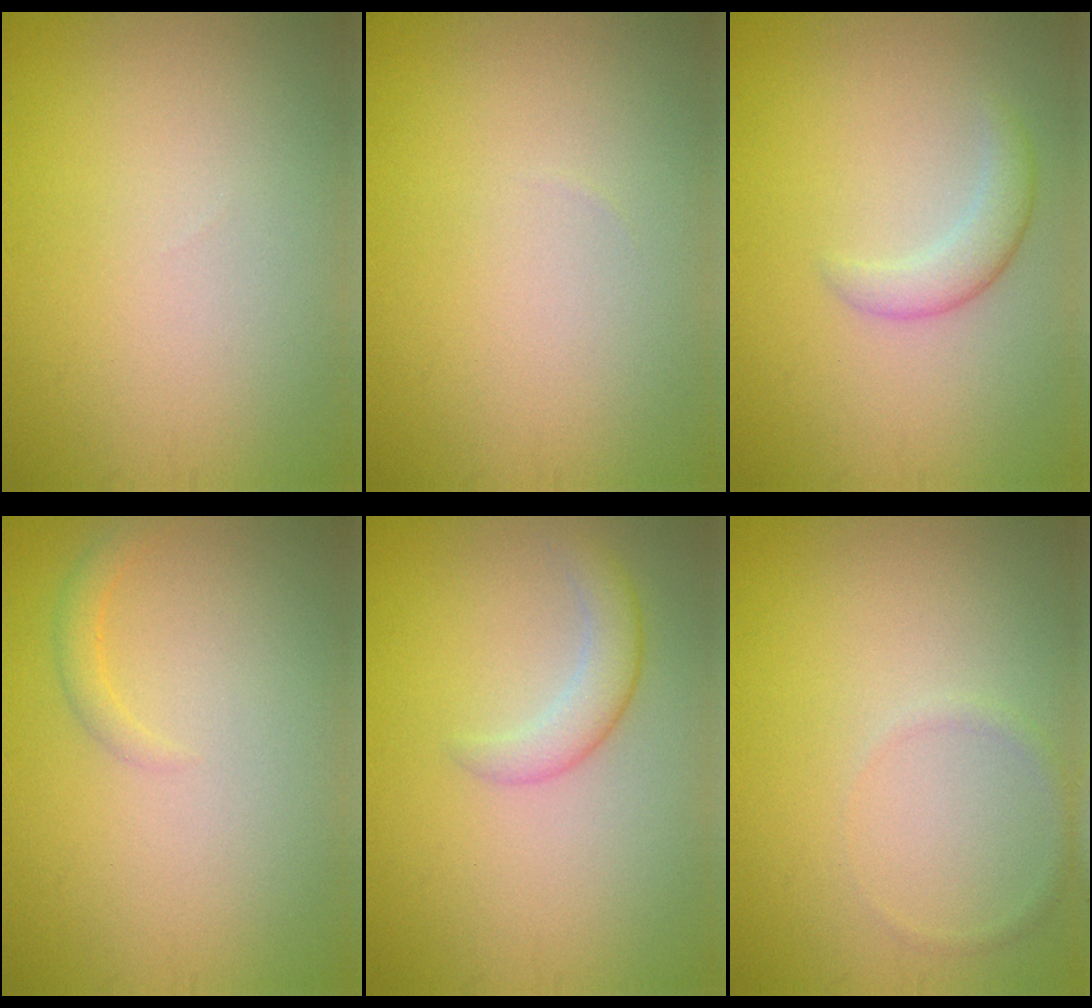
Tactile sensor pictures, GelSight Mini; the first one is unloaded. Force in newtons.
{"total": 0.0}
{"total": 2.2, "press": 2.2, "slide": 0.1}
{"total": 1.1, "press": 1.1, "slide": 0.1}
{"total": 2.3, "press": 2.3, "slide": 0.1}
{"total": 0.8, "press": 0.8, "slide": 0.0}